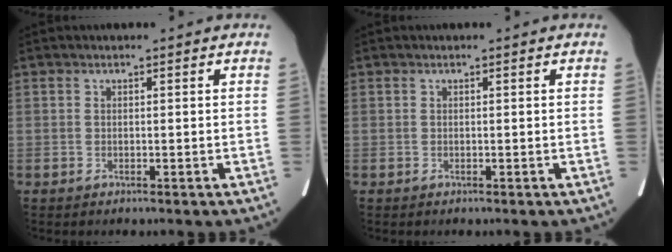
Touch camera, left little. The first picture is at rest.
{"total": 0.0}